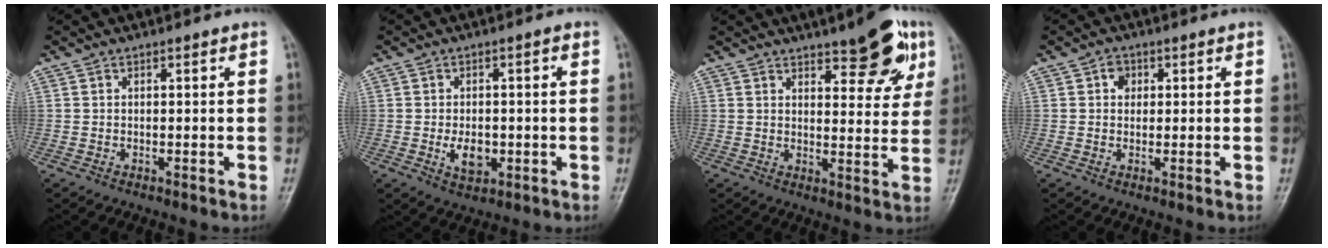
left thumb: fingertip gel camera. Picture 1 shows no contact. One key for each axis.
{"total": 5.7, "fx": -1.2, "fy": 3.6, "fz": 4.2, "tx": -0.056, "ty": 0.003, "tz": -0.016}
{"total": 11.7, "fx": 7.4, "fy": 4.3, "fz": 7.9, "tx": -0.063, "ty": -0.034, "tz": 0.101}
{"total": 2.6, "fx": 0.6, "fy": 2.3, "fz": 1.1, "tx": 0.003, "ty": 0.002, "tz": 0.005}